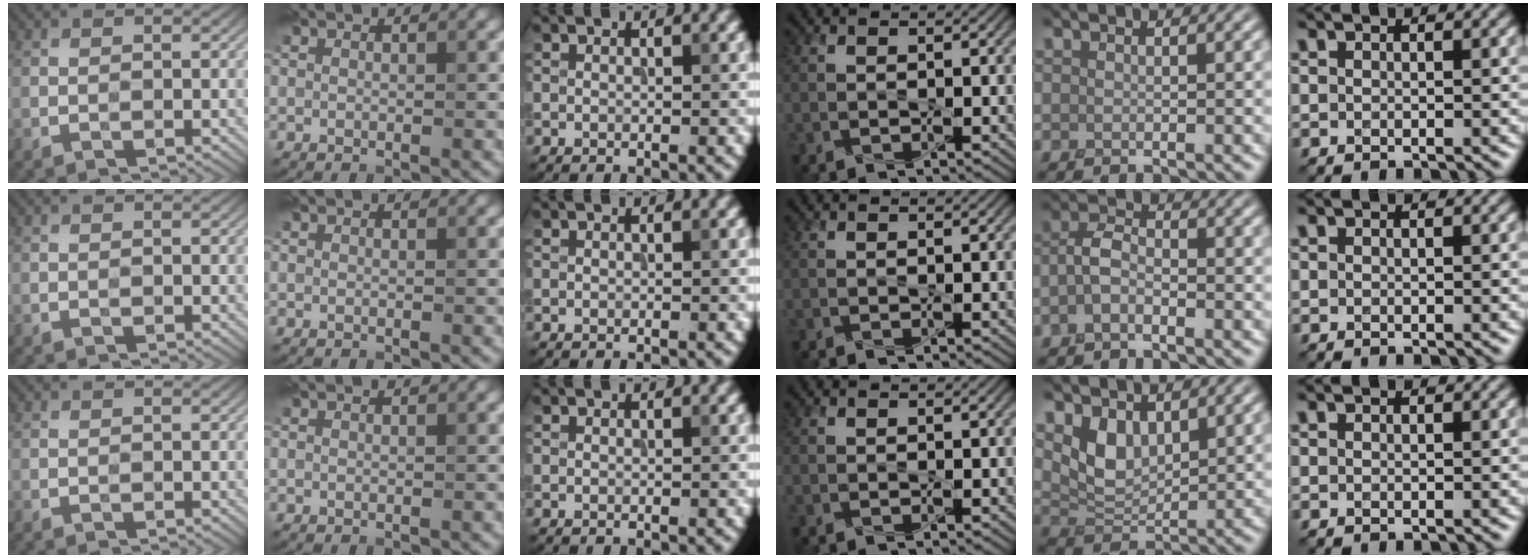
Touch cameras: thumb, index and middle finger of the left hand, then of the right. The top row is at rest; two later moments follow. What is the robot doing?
{"motion": "press", "object": "sticky note"}